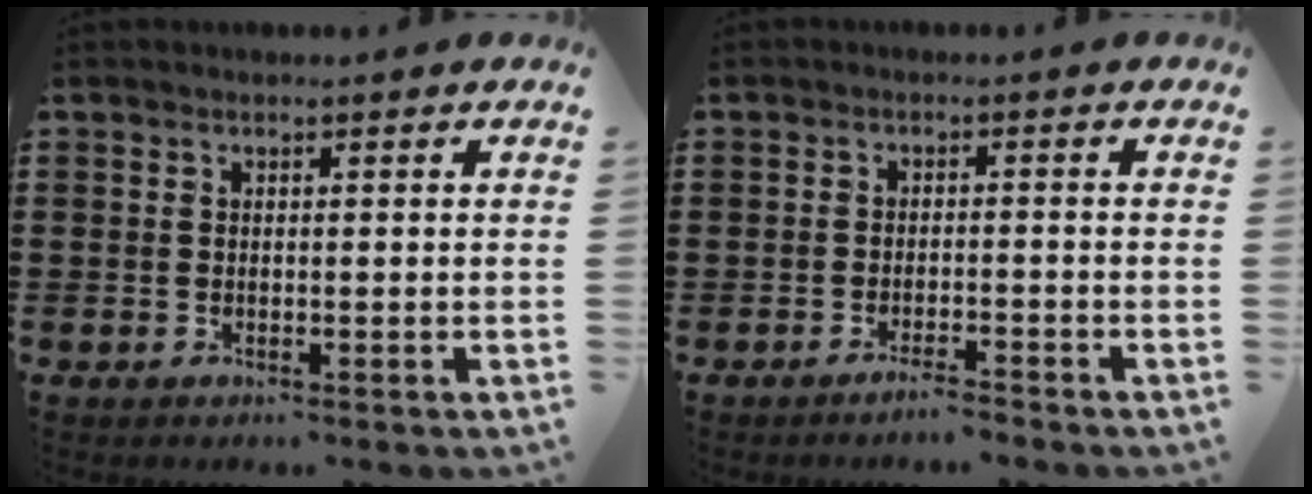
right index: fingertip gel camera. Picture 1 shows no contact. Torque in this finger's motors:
{"motor_torque": [0.31, 1.10, -0.48, -0.16]}